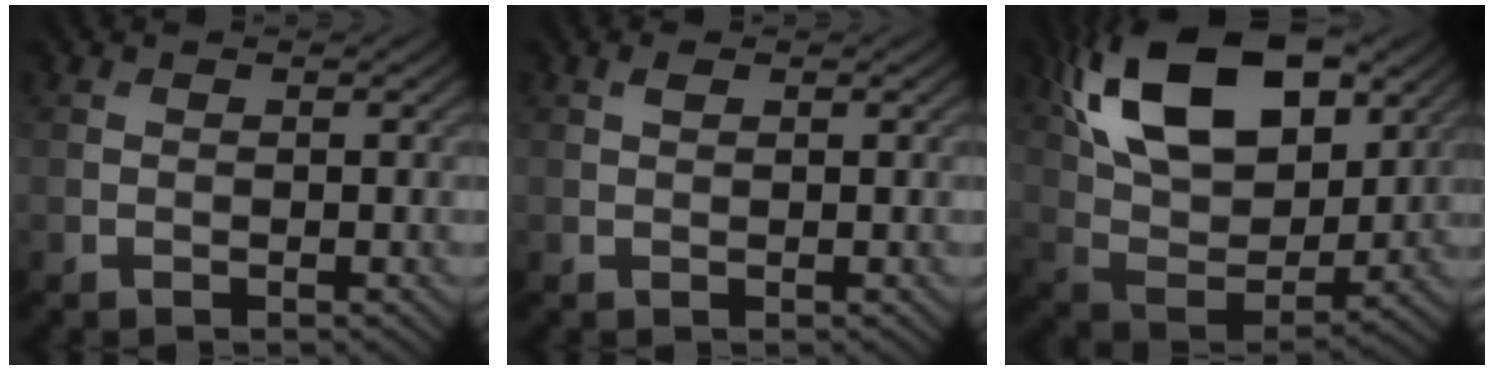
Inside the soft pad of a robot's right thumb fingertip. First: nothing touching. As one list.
[{"total": 0.9, "force": [0.5, 0.4, 0.6], "torque": [-0.016, 0.001, 0.009]}, {"total": 17.9, "force": [8.5, 9.6, 12.5], "torque": [-0.244, 0.015, 0.135]}]